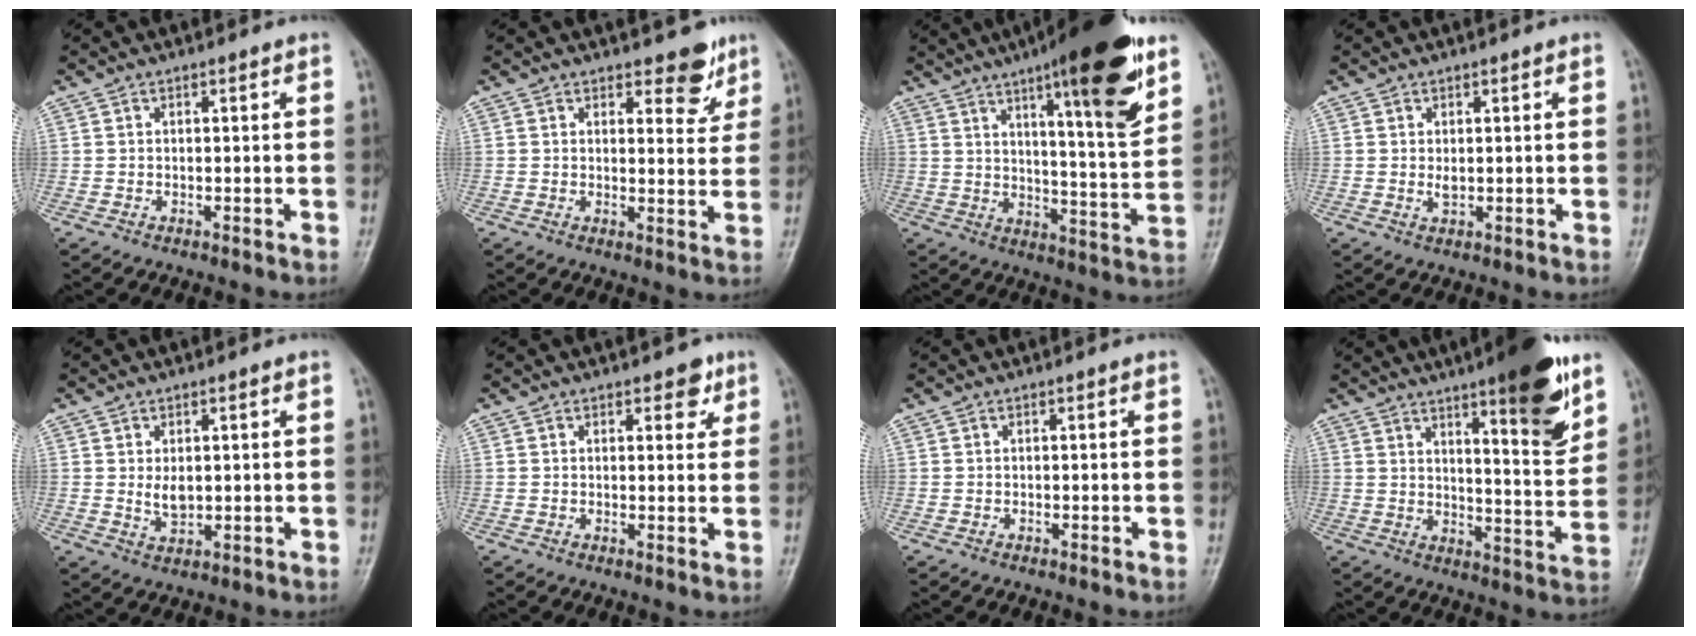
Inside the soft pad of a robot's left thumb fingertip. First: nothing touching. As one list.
[{"total": 5.7, "force": [4.1, 2.8, 2.9], "torque": [-0.006, -0.026, 0.052]}, {"total": 20.9, "force": [12.0, 4.1, 16.6], "torque": [-0.217, -0.055, 0.177]}, {"total": 1.9, "force": [0.4, 1.0, 1.5], "torque": [-0.022, -0.005, 0.009]}, {"total": 3.5, "force": [0.6, 2.2, 2.7], "torque": [-0.037, -0.010, 0.016]}, {"total": 3.4, "force": [2.0, 1.9, 2.0], "torque": [-0.004, -0.008, 0.023]}, {"total": 0.0}, {"total": 15.6, "force": [9.4, 3.2, 12.0], "torque": [-0.146, -0.057, 0.138]}]